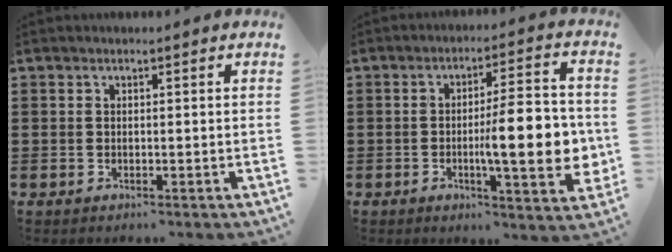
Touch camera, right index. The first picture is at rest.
{"total": 11.6, "force": [-1.4, 2.8, 11.1], "torque": [-0.146, -0.012, -0.027]}